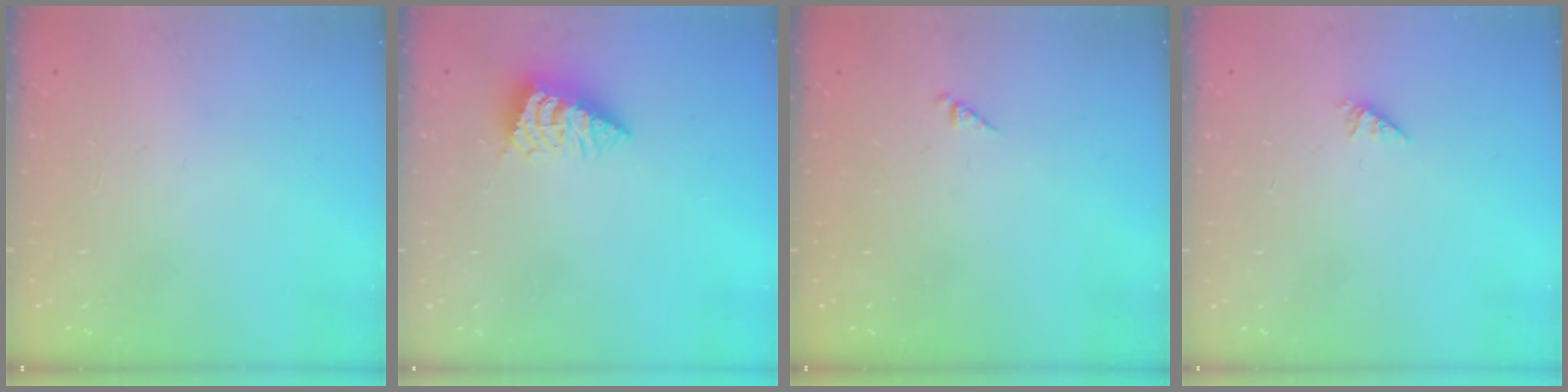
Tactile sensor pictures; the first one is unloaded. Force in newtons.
{"total": 3.2, "press": 3.2, "slide": 0.1}
{"total": 0.8, "press": 0.8, "slide": 0.2}
{"total": 1.1, "press": 1.1, "slide": 0.1}